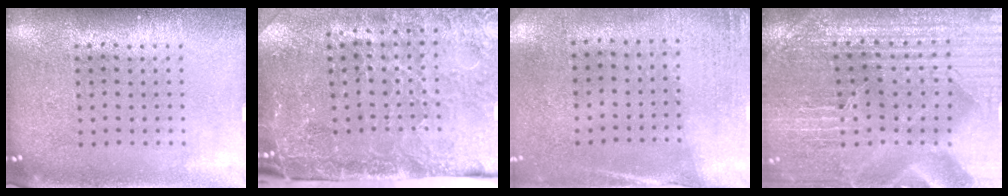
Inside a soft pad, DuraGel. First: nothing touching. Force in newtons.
{"total": 4.8, "press": 3.6, "slide": 3.1}
{"total": 2.7, "press": 2.3, "slide": 1.4}
{"total": 3.9, "press": 3.8, "slide": 0.7}